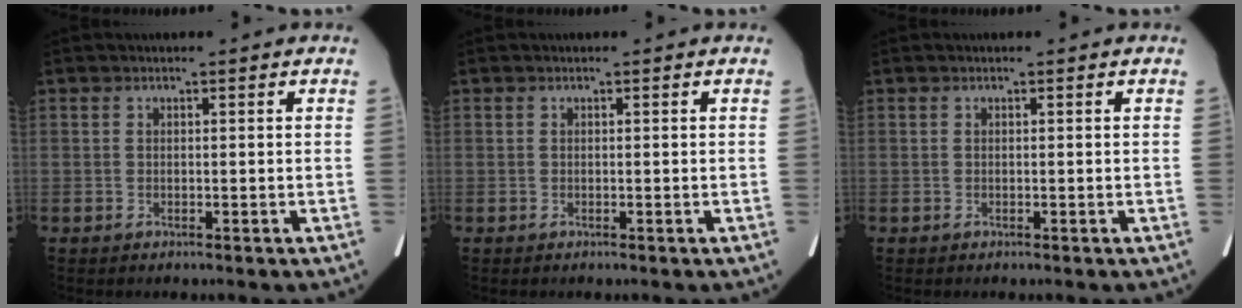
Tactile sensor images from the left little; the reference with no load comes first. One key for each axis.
{"total": 0.0}
{"total": 0.0}